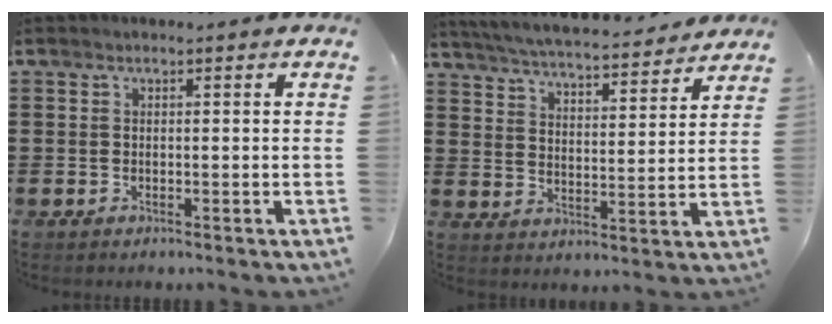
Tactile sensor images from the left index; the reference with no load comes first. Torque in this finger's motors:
{"motor_torque": [2.14, 0.00, 0.42, 0.21]}